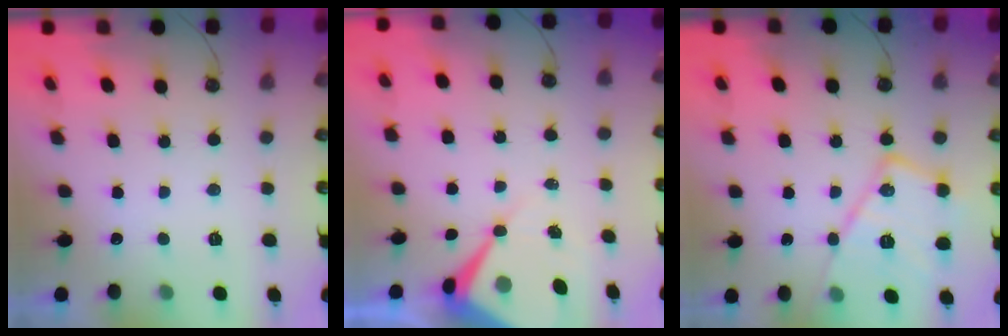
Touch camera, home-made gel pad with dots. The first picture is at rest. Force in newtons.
{"total": 8.4, "press": 8.3, "slide": 0.7}
{"total": 17.4, "press": 17.4, "slide": 0.9}